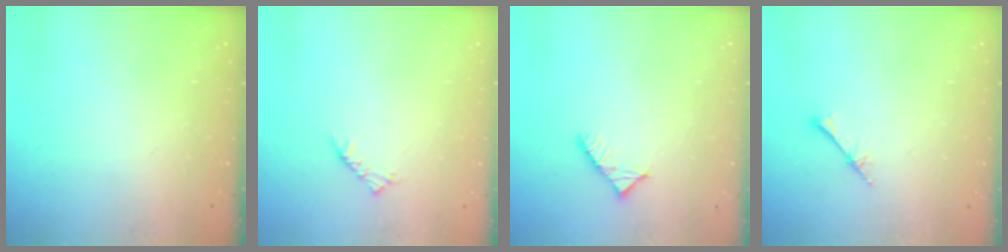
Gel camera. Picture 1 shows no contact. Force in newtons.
{"total": 2.5, "press": 2.4, "slide": 0.7}
{"total": 3.3, "press": 3.2, "slide": 0.4}
{"total": 2.6, "press": 2.6, "slide": 0.3}